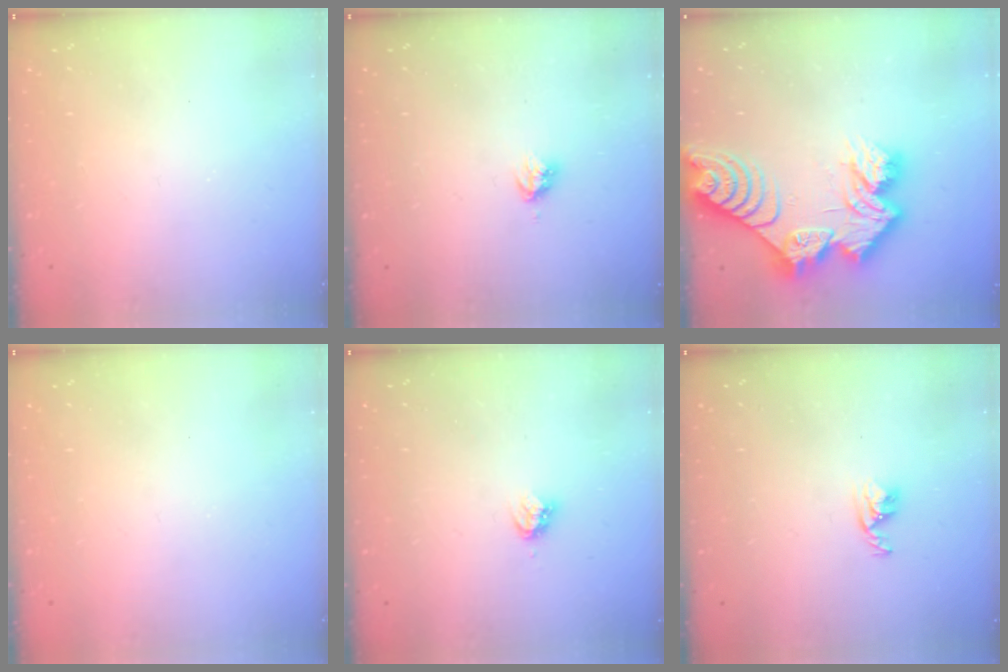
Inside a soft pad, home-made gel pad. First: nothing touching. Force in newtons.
{"total": 3.0, "press": 3.0, "slide": 0.3}
{"total": 17.3, "press": 17.2, "slide": 1.7}
{"total": 0.0}
{"total": 3.5, "press": 3.4, "slide": 0.3}
{"total": 3.7, "press": 3.6, "slide": 0.6}